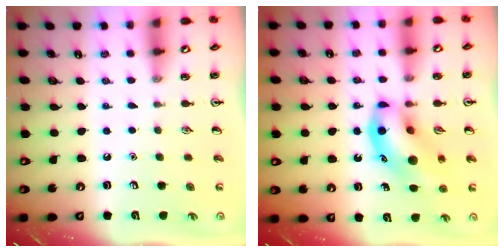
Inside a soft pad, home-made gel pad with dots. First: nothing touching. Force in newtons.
{"total": 13.3, "press": 12.8, "slide": 3.4}